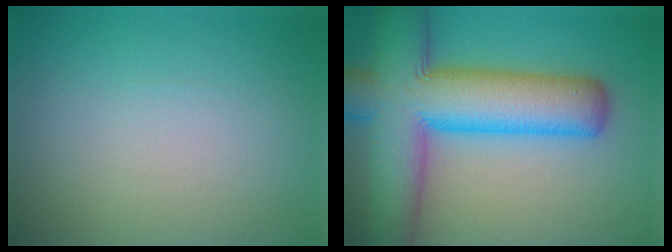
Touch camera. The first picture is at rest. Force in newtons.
{"total": 12.8, "press": 12.8, "slide": 0.5}